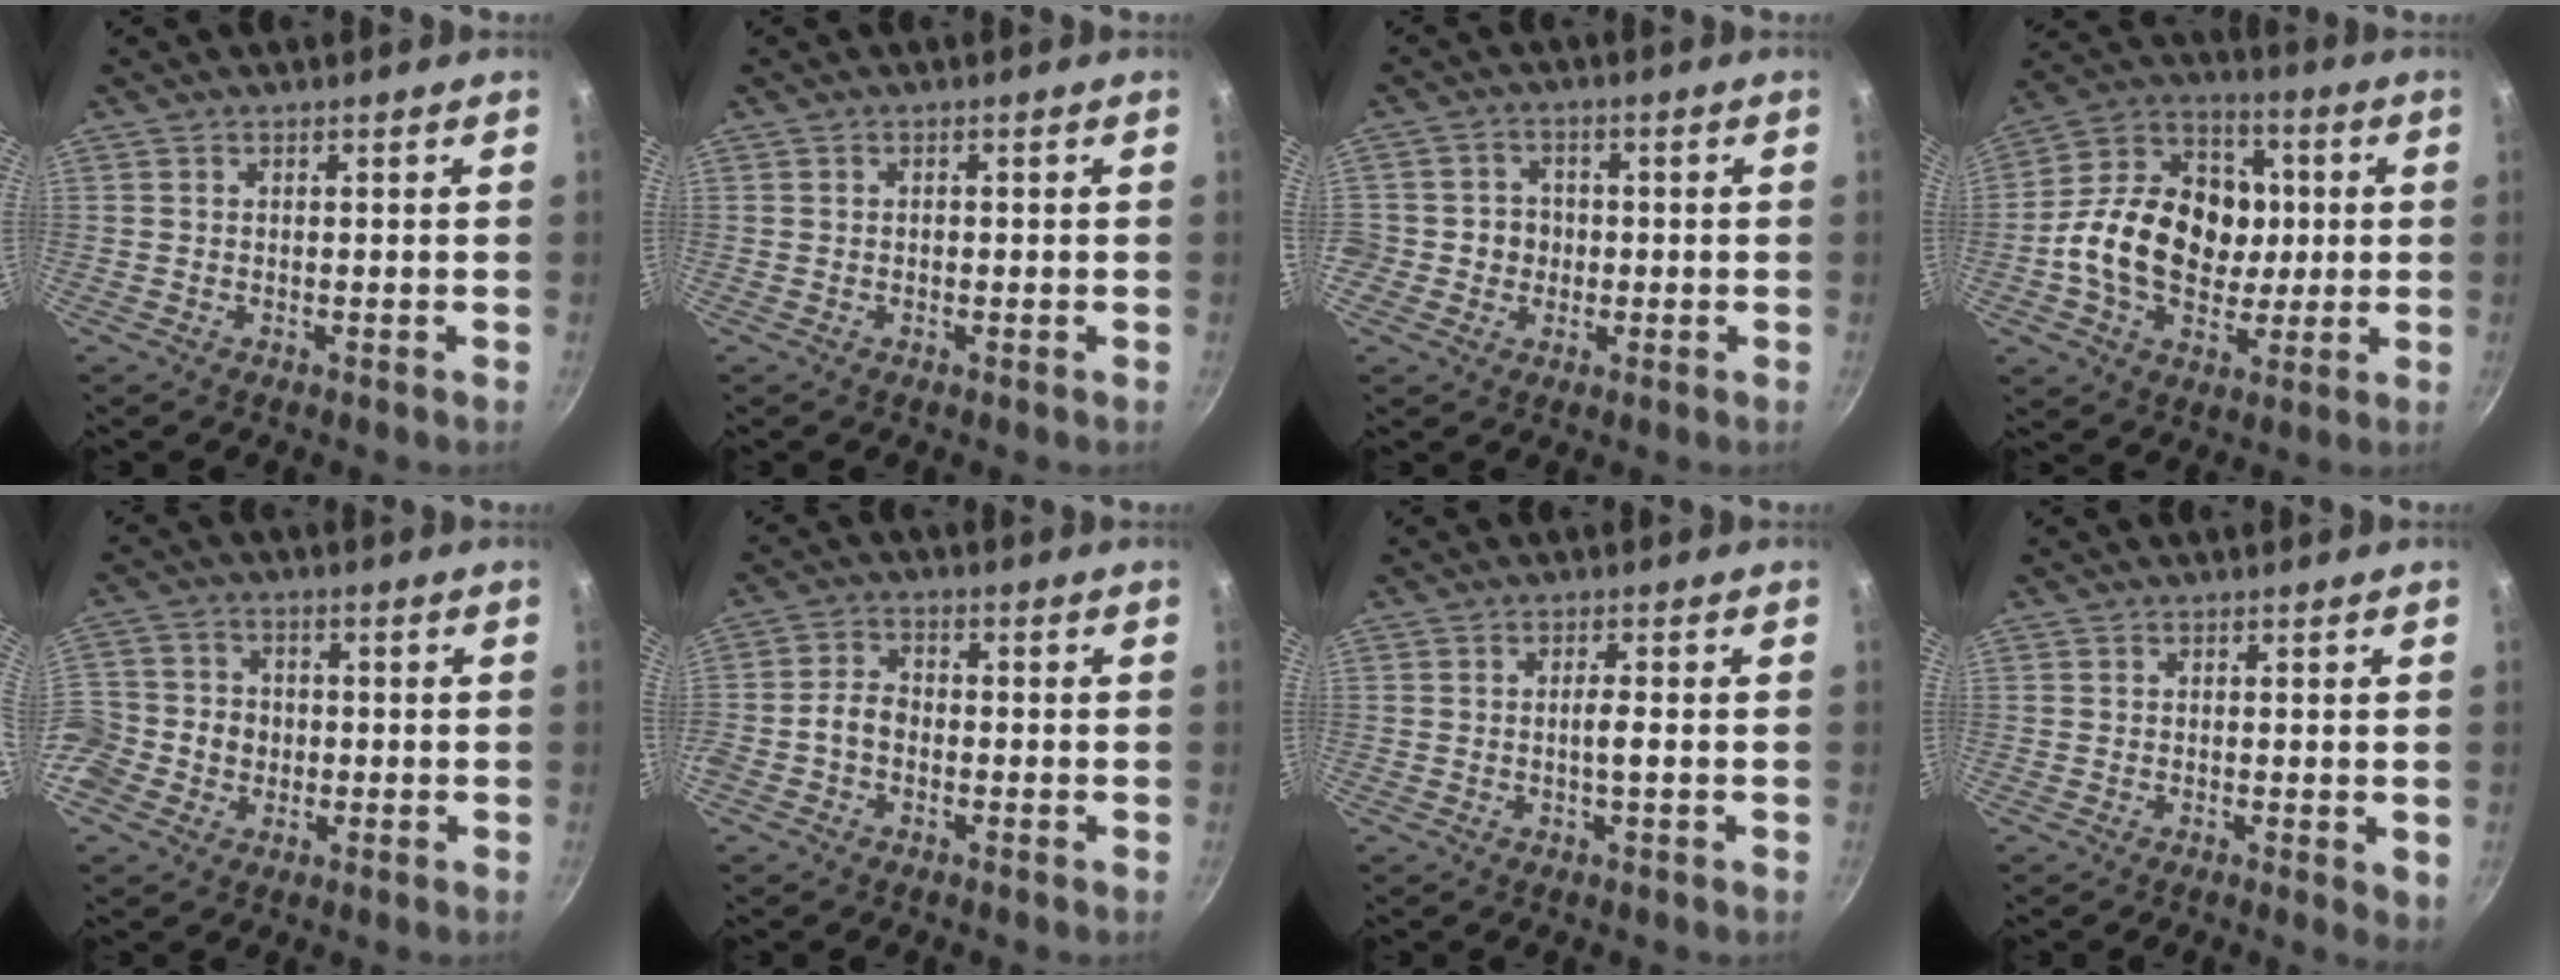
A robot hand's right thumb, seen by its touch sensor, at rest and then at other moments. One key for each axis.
{"total": 0.7, "fx": -0.2, "fy": 0.6, "fz": 0.3, "tx": -0.003, "ty": 0.004, "tz": -0.002}
{"total": 5.1, "fx": -0.8, "fy": 4.8, "fz": 1.4, "tx": 0.011, "ty": 0.012, "tz": -0.022}
{"total": 21.0, "fx": -0.5, "fy": 15.8, "fz": 13.8, "tx": -0.198, "ty": 0.026, "tz": -0.020}
{"total": 13.5, "fx": -2.6, "fy": 12.0, "fz": 5.6, "tx": -0.110, "ty": 0.035, "tz": -0.061}
{"total": 4.5, "fx": -1.5, "fy": 3.3, "fz": 2.6, "tx": -0.039, "ty": 0.024, "tz": -0.039}
{"total": 2.3, "fx": -0.4, "fy": 0.2, "fz": 2.2, "tx": -0.047, "ty": 0.004, "tz": -0.009}
{"total": 2.2, "fx": -0.2, "fy": 0.9, "fz": 2.0, "tx": -0.025, "ty": -0.008, "tz": -0.004}